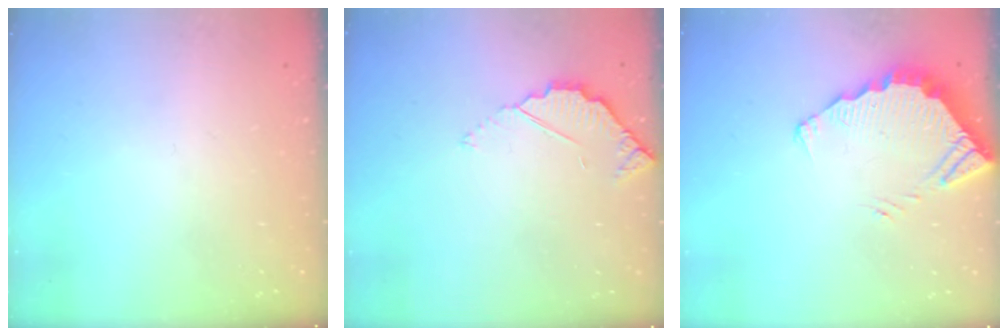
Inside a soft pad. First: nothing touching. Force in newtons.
{"total": 3.2, "press": 3.2, "slide": 0.3}
{"total": 3.8, "press": 3.8, "slide": 0.2}